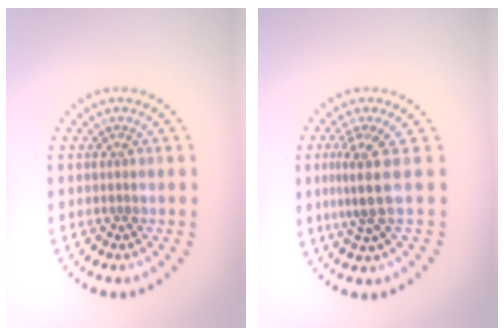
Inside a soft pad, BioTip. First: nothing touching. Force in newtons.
{"total": 3.4, "press": 2.6, "slide": 2.2}